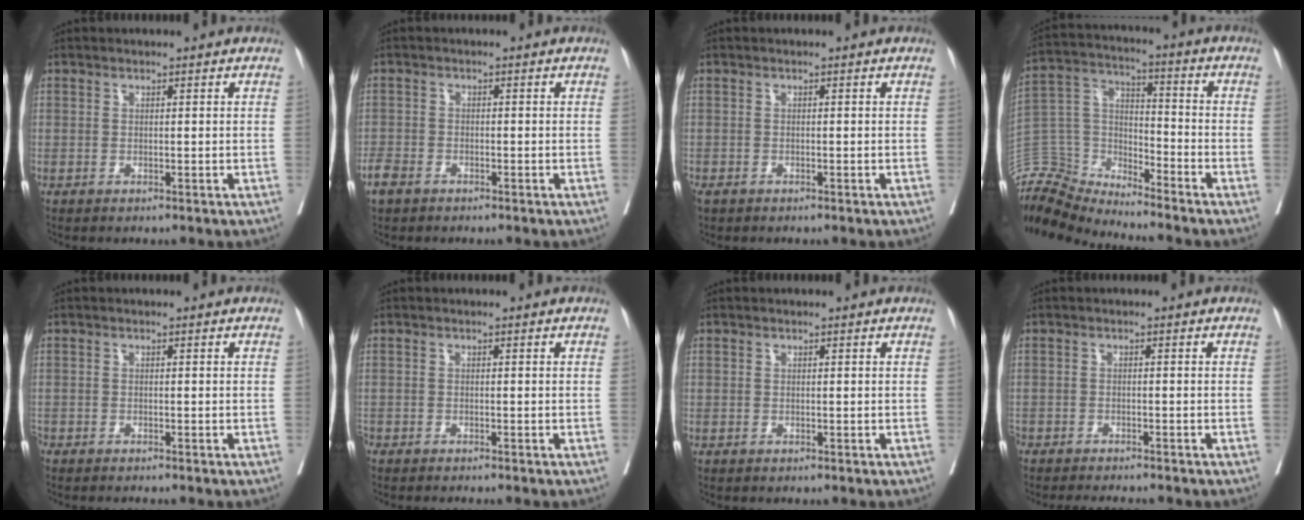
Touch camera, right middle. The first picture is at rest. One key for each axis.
{"total": 2.8, "fx": -2.1, "fy": 1.4, "fz": 1.2, "tx": -0.031, "ty": -0.002, "tz": -0.038}
{"total": 1.1, "fx": -0.9, "fy": 0.5, "fz": 0.4, "tx": -0.014, "ty": -0.004, "tz": -0.016}
{"total": 9.5, "fx": -9.4, "fy": 0.7, "fz": -1.1, "tx": 0.016, "ty": 0.063, "tz": -0.186}
{"total": 2.9, "fx": -2.6, "fy": 0.0, "fz": 1.1, "tx": -0.013, "ty": -0.005, "tz": -0.042}
{"total": 3.8, "fx": -3.4, "fy": 0.3, "fz": 1.6, "tx": -0.016, "ty": -0.007, "tz": -0.054}
{"total": 0.0}
{"total": 7.9, "fx": -7.2, "fy": 1.0, "fz": 3.1, "tx": -0.038, "ty": -0.012, "tz": -0.101}